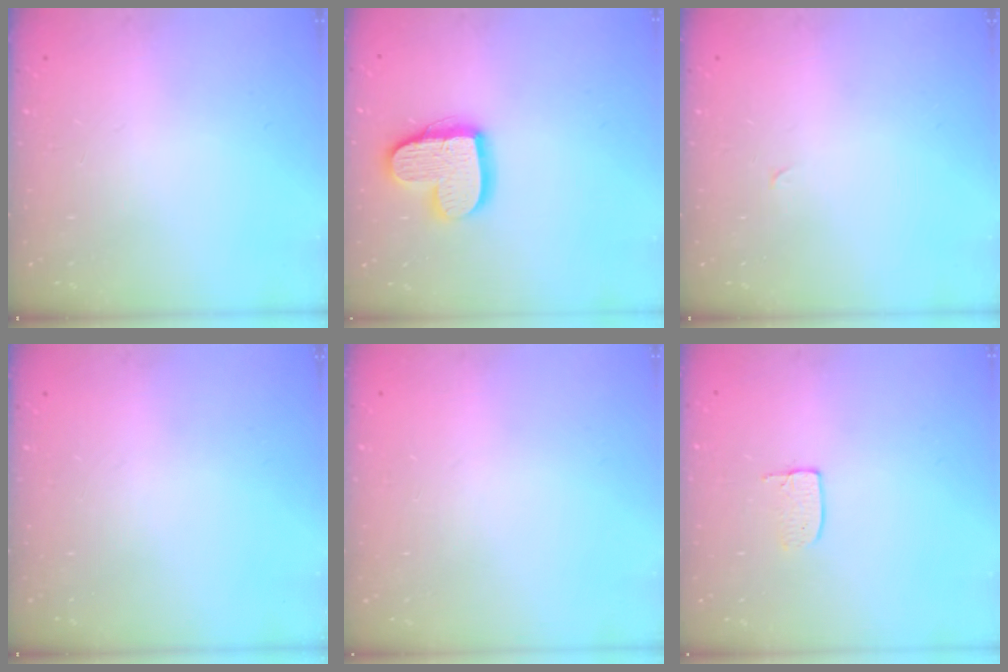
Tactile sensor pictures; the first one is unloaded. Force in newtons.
{"total": 14.9, "press": 14.8, "slide": 1.1}
{"total": 0.0}
{"total": 0.0}
{"total": 0.0}
{"total": 3.5, "press": 3.5, "slide": 0.2}